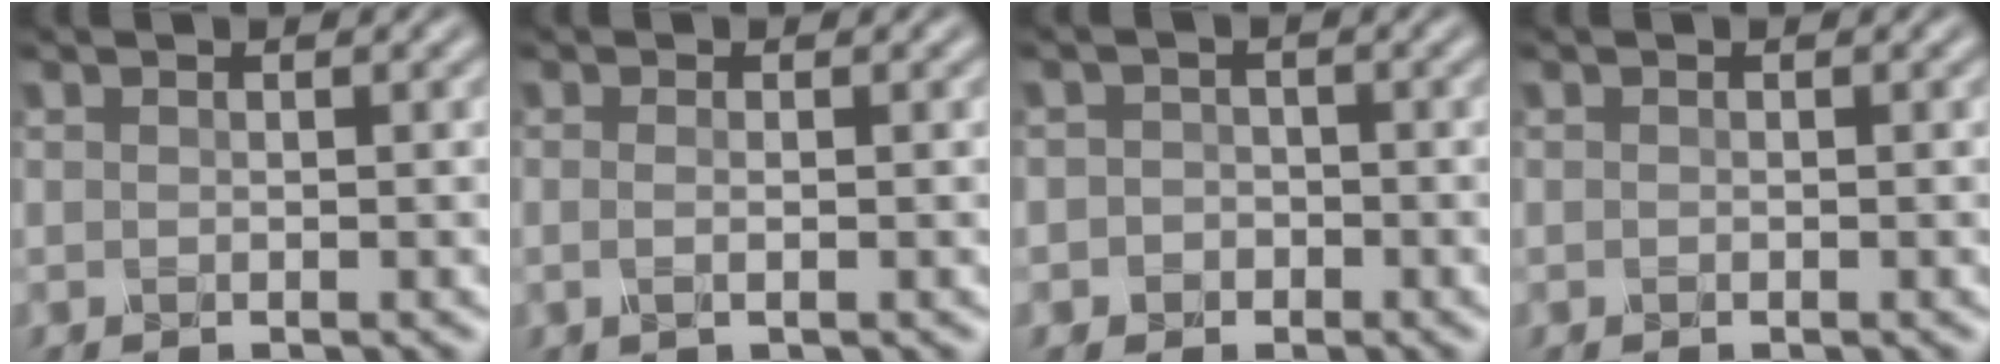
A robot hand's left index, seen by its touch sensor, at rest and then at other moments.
{"total": 1.1, "force": [-0.2, 0.4, 1.0], "torque": [-0.019, -0.004, -0.005]}
{"total": 2.0, "force": [-0.5, 1.9, 0.4], "torque": [0.016, 0.005, -0.022]}
{"total": 0.0}